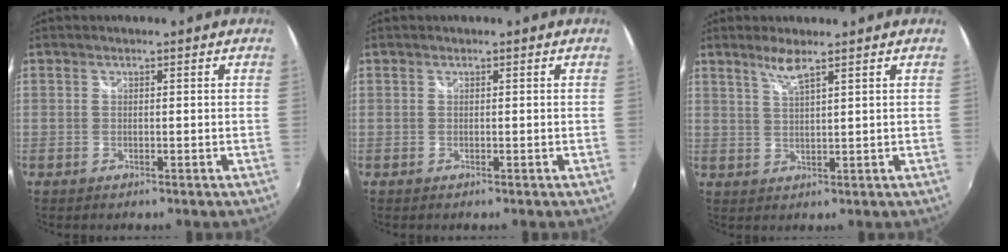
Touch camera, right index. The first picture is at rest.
{"total": 0.0}
{"total": 3.5, "force": [2.6, -0.2, 2.3], "torque": [-0.050, -0.001, 0.051]}